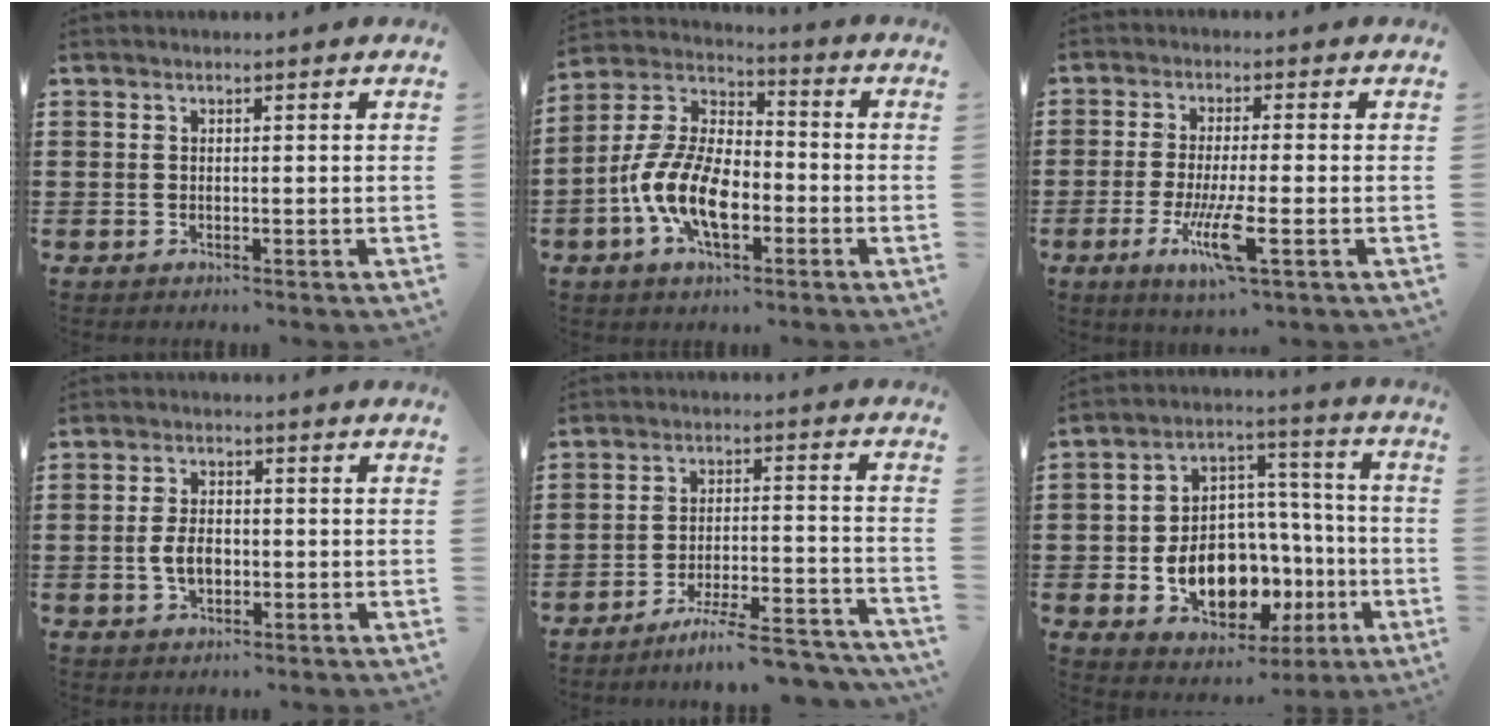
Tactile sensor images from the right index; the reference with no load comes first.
{"total": 11.5, "force": [-4.4, 5.5, 9.1], "torque": [-0.220, -0.003, -0.089]}
{"total": 8.6, "force": [-3.2, 1.1, 7.9], "torque": [-0.165, -0.025, -0.060]}
{"total": 4.1, "force": [-0.8, 2.3, 3.3], "torque": [-0.074, -0.001, -0.018]}
{"total": 7.4, "force": [-6.7, 0.1, 3.2], "torque": [-0.042, 0.006, -0.124]}
{"total": 11.9, "force": [-4.0, 8.3, 7.4], "torque": [-0.144, 0.004, -0.068]}